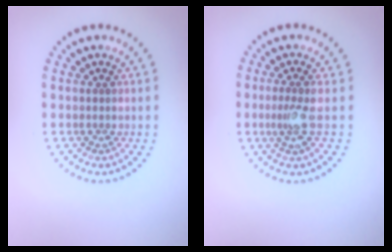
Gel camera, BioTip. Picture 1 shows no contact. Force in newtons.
{"total": 2.2, "press": 1.6, "slide": 1.4}